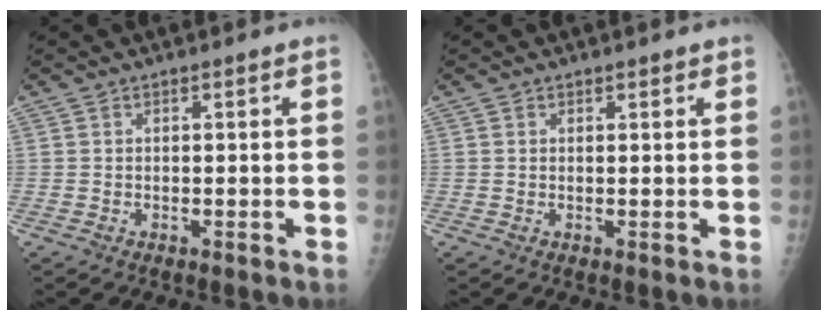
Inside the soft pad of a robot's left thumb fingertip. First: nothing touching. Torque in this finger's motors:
{"motor_torque": [-0.13, 0.01, 0.07, 0.06, 0.01]}